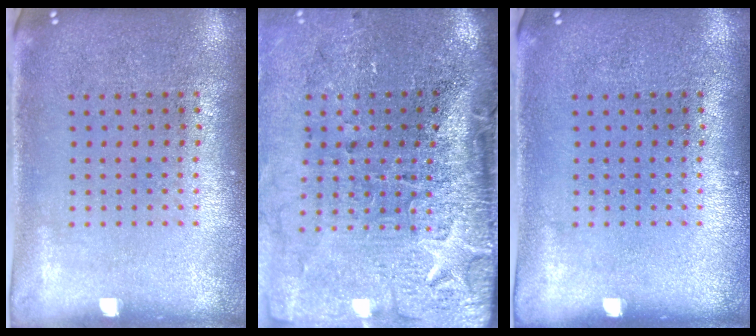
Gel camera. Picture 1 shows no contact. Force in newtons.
{"total": 4.6, "press": 3.6, "slide": 2.8}
{"total": 0.0}